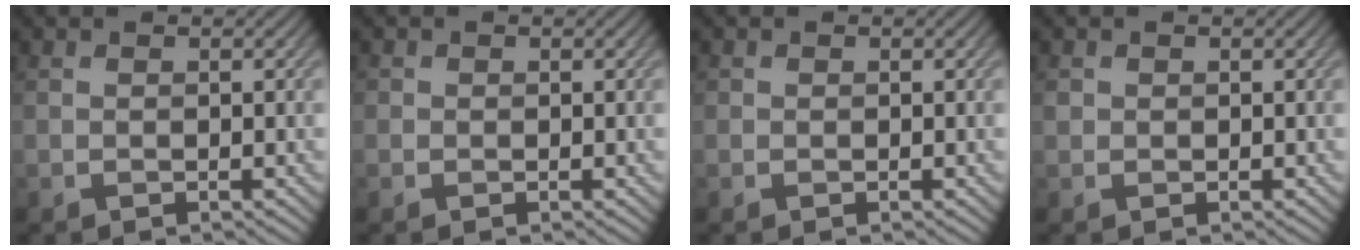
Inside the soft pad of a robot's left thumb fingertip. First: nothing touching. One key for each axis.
{"total": 0.7, "fx": 0.1, "fy": 0.6, "fz": 0.1, "tx": 0.003, "ty": -0.003, "tz": -0.001}
{"total": 0.6, "fx": 0.2, "fy": 0.5, "fz": 0.0, "tx": 0.003, "ty": -0.003, "tz": 0.002}
{"total": 0.6, "fx": 0.2, "fy": 0.6, "fz": 0.1, "tx": -0.003, "ty": -0.002, "tz": 0.006}